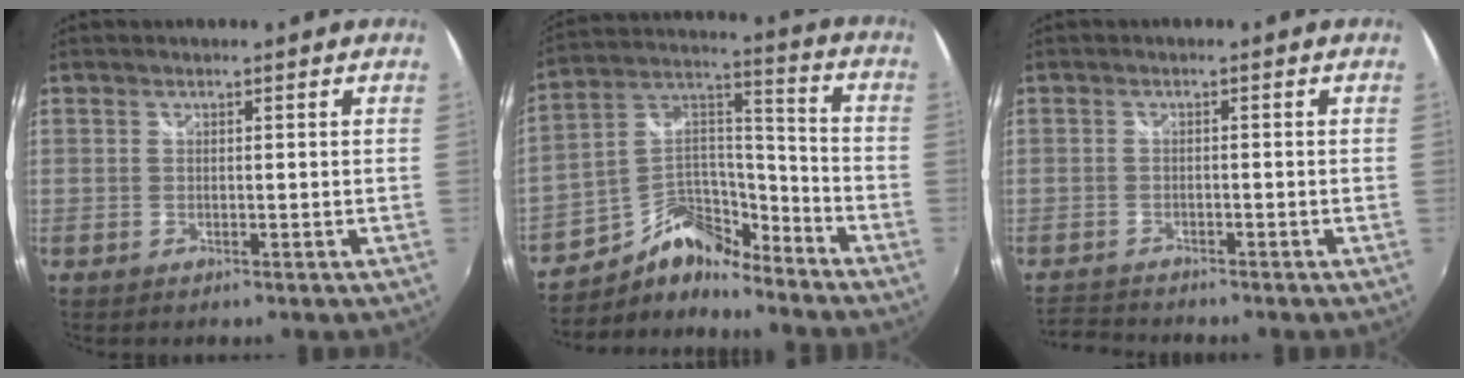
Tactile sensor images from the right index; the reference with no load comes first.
{"total": 13.2, "force": [-10.0, 7.0, 4.9], "torque": [-0.130, 0.046, -0.191]}
{"total": 3.3, "force": [-3.3, 0.6, 0.1], "torque": [-0.026, -0.009, -0.070]}